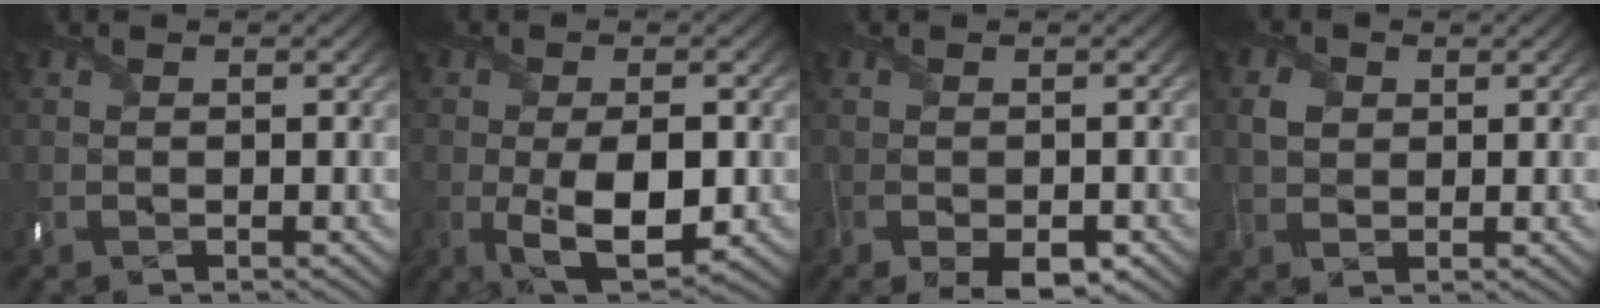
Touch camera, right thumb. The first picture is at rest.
{"total": 7.7, "force": [-1.8, 3.8, 6.5], "torque": [-0.128, -0.025, -0.021]}
{"total": 3.6, "force": [-2.1, 1.6, 2.4], "torque": [-0.055, -0.011, -0.038]}
{"total": 2.2, "force": [0.6, 1.8, 1.2], "torque": [-0.029, 0.001, 0.006]}